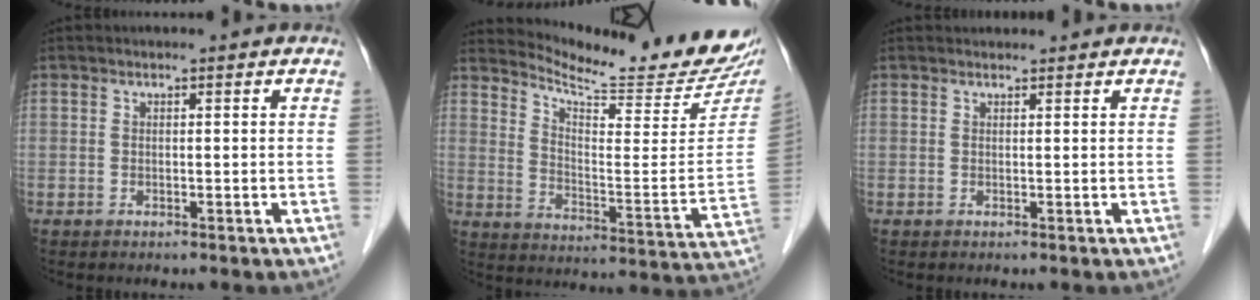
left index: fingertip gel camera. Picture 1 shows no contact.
{"total": 18.8, "force": [17.9, 0.5, 5.6], "torque": [-0.096, -0.097, 0.239]}
{"total": 2.1, "force": [2.1, 0.5, 0.2], "torque": [-0.007, 0.019, 0.028]}